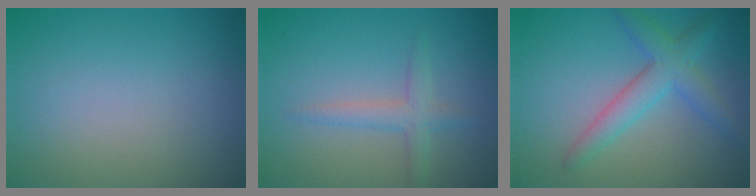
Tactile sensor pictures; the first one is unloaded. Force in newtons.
{"total": 2.2, "press": 2.2, "slide": 0.1}
{"total": 3.8, "press": 3.7, "slide": 0.1}